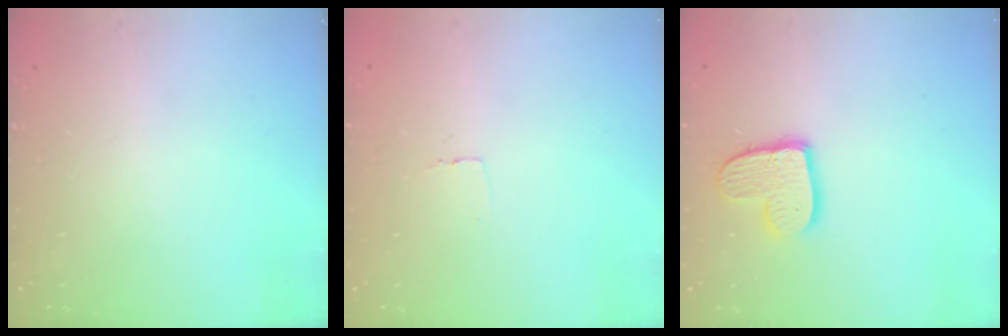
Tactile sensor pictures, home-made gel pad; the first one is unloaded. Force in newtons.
{"total": 2.3, "press": 2.3, "slide": 0.1}
{"total": 10.6, "press": 10.6, "slide": 0.8}